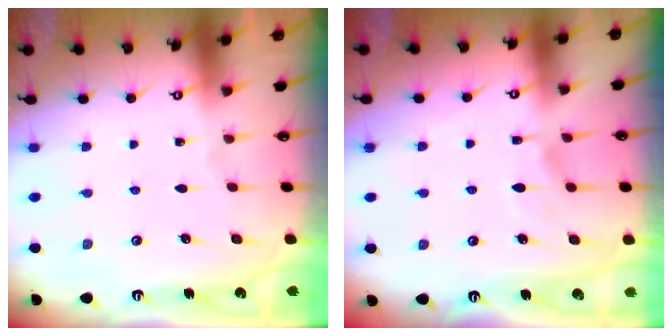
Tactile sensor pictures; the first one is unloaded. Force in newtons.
{"total": 5.7, "press": 5.7, "slide": 0.5}